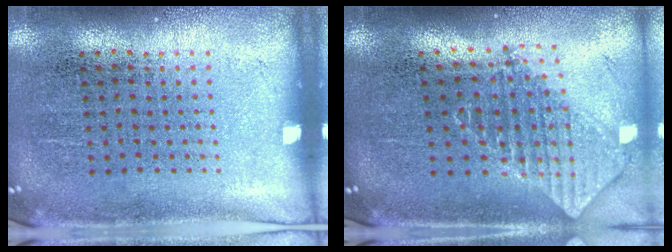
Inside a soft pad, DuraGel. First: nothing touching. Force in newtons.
{"total": 1.9, "press": 1.5, "slide": 1.2}